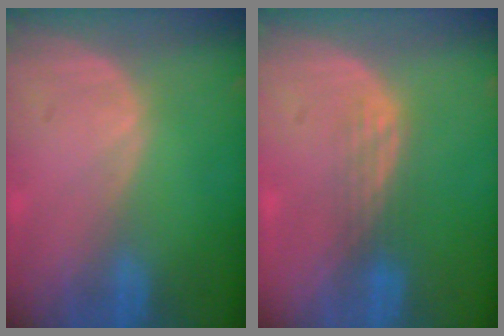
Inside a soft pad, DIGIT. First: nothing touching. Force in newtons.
{"total": 2.9, "press": 2.5, "slide": 1.5}